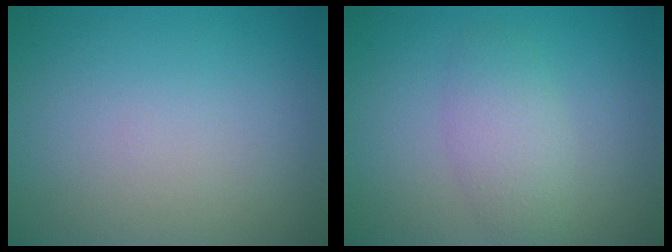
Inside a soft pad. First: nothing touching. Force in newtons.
{"total": 2.9, "press": 2.9, "slide": 0.1}